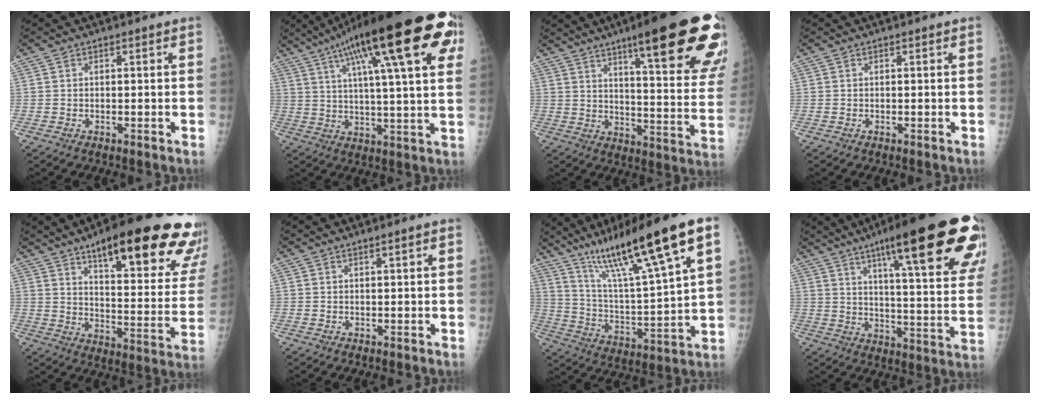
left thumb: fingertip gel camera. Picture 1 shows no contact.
{"total": 28.0, "force": [12.9, 6.6, 23.9], "torque": [-0.349, 0.004, 0.191]}
{"total": 27.2, "force": [16.1, 4.5, 21.4], "torque": [-0.233, -0.057, 0.221]}
{"total": 0.0}
{"total": 28.7, "force": [18.1, 7.2, 21.0], "torque": [-0.239, -0.061, 0.247]}
{"total": 0.9, "force": [0.3, 0.0, 0.9], "torque": [-0.016, 0.001, 0.006]}
{"total": 23.2, "force": [13.3, 2.6, 18.9], "torque": [-0.311, -0.029, 0.228]}
{"total": 29.9, "force": [17.0, 5.2, 24.0], "torque": [-0.277, -0.035, 0.239]}